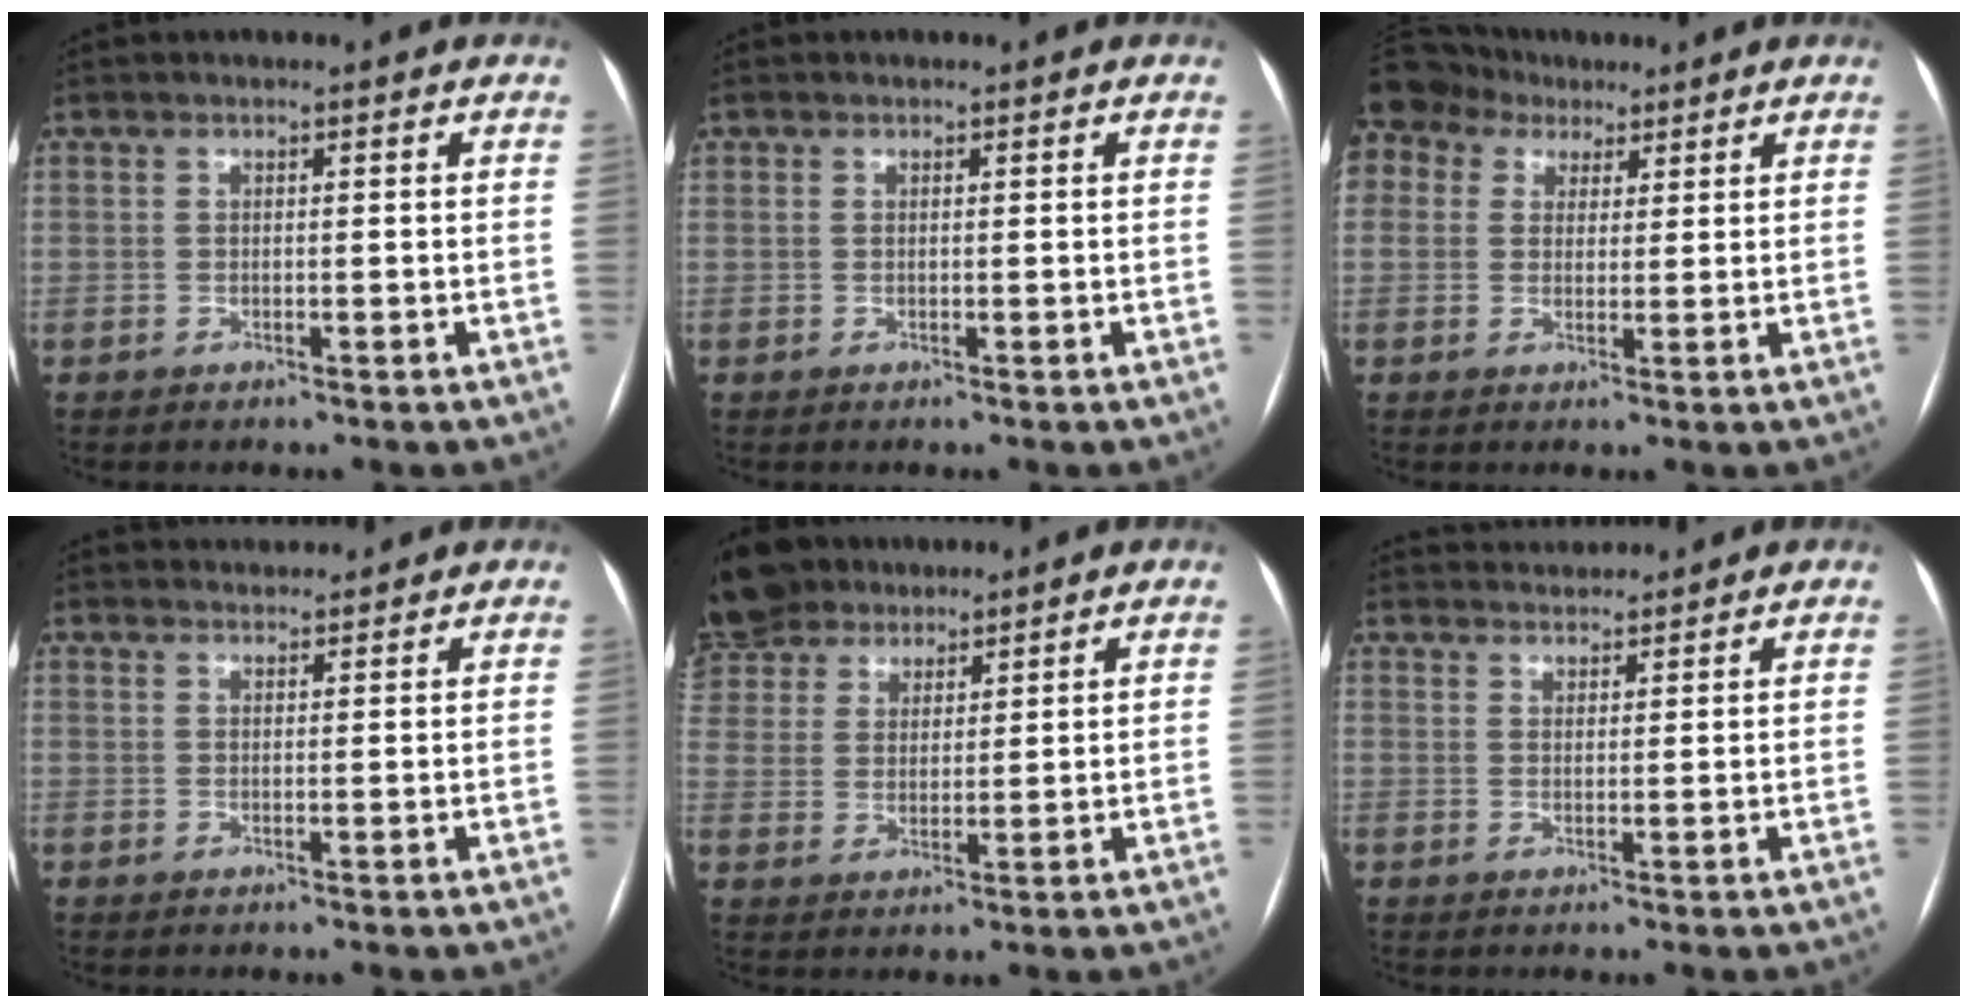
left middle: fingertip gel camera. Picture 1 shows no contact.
{"total": 0.6, "force": [0.3, 0.4, 0.3], "torque": [-0.011, 0.010, 0.007]}
{"total": 12.8, "force": [7.8, 9.4, 3.9], "torque": [-0.115, 0.064, 0.149]}
{"total": 4.0, "force": [4.0, 0.7, 0.3], "torque": [-0.008, 0.025, 0.059]}
{"total": 14.8, "force": [11.6, 7.9, 4.7], "torque": [-0.127, 0.052, 0.219]}
{"total": 4.5, "force": [4.5, 0.8, 0.2], "torque": [-0.007, 0.025, 0.071]}